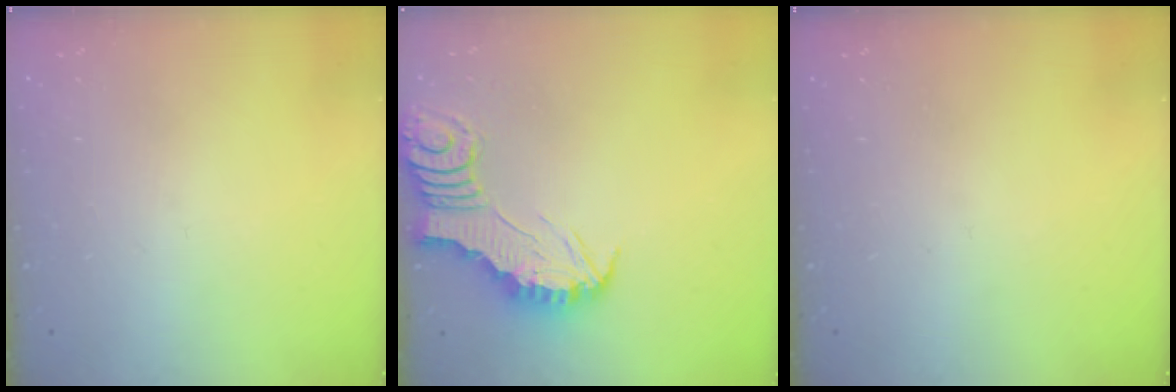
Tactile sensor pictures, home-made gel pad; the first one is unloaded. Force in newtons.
{"total": 2.5, "press": 2.5, "slide": 0.2}
{"total": 0.0}